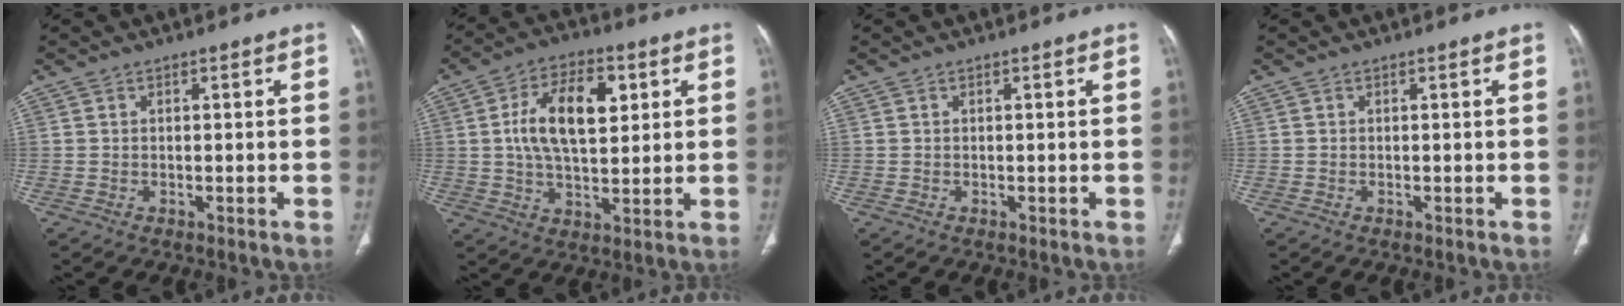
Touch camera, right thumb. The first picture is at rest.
{"total": 13.7, "force": [3.2, 7.3, 11.2], "torque": [-0.180, 0.001, 0.054]}
{"total": 0.0}
{"total": 0.0}